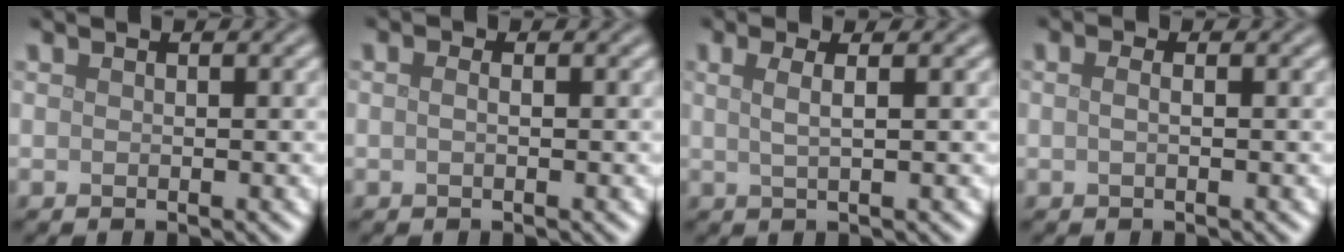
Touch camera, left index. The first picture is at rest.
{"total": 1.0, "force": [0.2, 0.5, 0.8], "torque": [-0.008, -0.008, -0.008]}
{"total": 2.6, "force": [0.9, 1.1, 2.2], "torque": [-0.029, 0.001, -0.006]}
{"total": 1.3, "force": [0.3, 0.6, 1.1], "torque": [-0.011, -0.003, -0.008]}